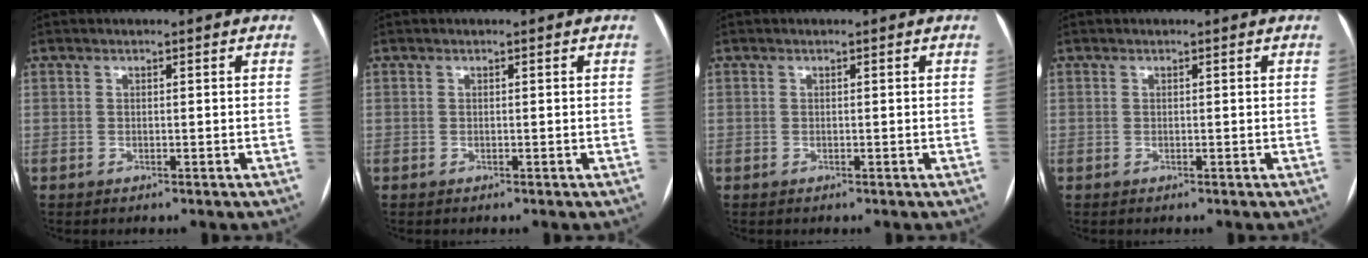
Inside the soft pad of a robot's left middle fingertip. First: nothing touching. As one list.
[{"total": 0.0}, {"total": 0.0}, {"total": 0.0}]